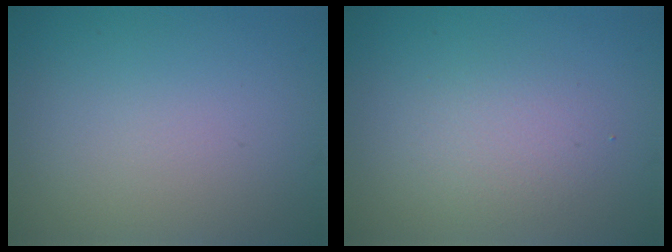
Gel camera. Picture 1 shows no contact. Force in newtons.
{"total": 2.2, "press": 2.1, "slide": 0.2}